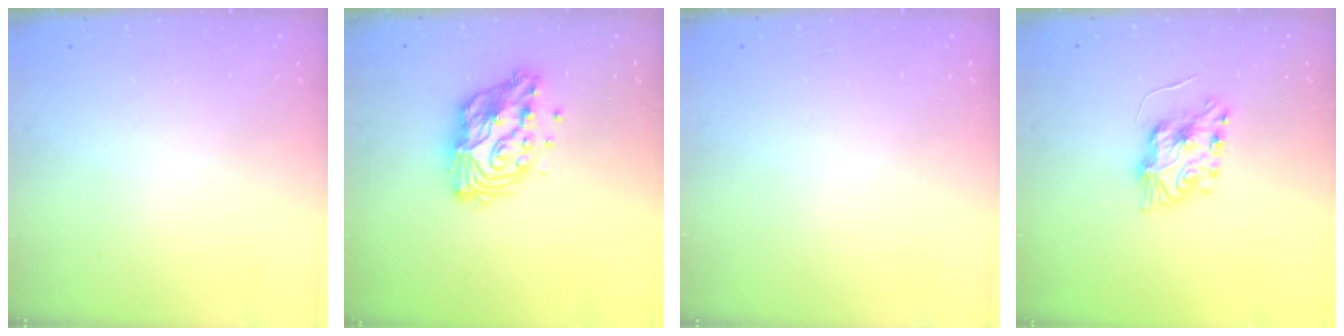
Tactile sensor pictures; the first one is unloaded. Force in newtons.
{"total": 13.0, "press": 13.0, "slide": 1.1}
{"total": 0.0}
{"total": 8.7, "press": 8.6, "slide": 0.6}